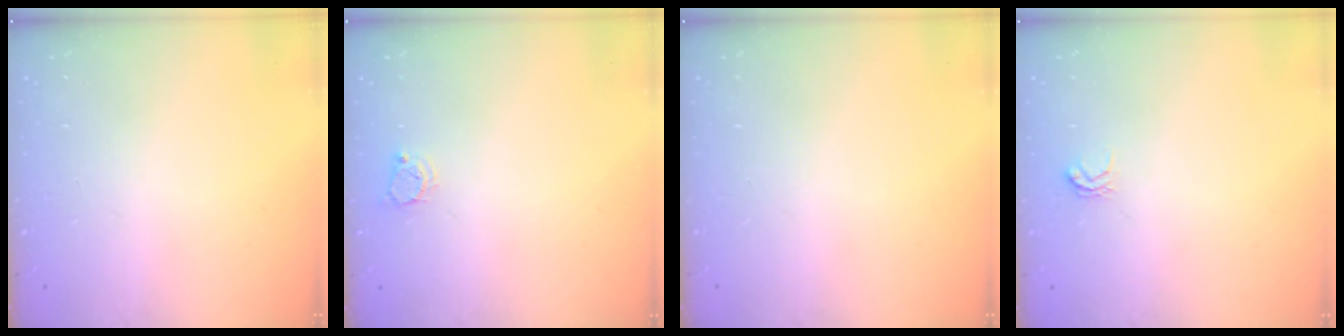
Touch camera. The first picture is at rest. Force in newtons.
{"total": 3.1, "press": 3.1, "slide": 0.4}
{"total": 0.0}
{"total": 3.0, "press": 3.0, "slide": 0.4}